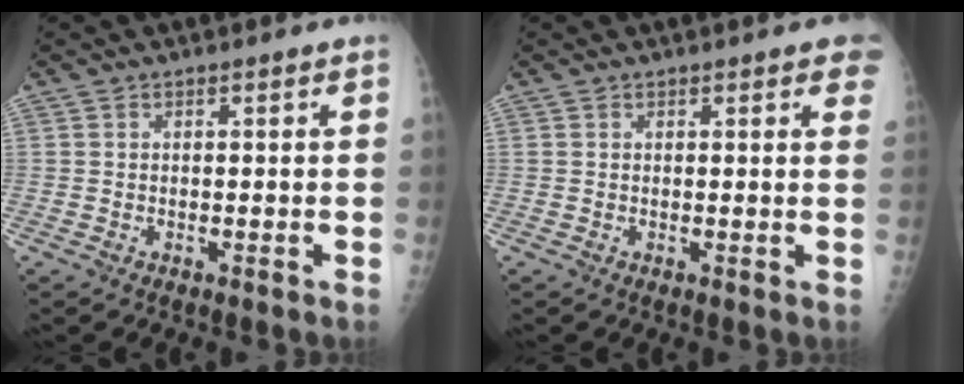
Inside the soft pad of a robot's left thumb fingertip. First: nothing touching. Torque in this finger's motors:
{"motor_torque": [0.67, 0.40, 0.19, -0.38, 0.00]}